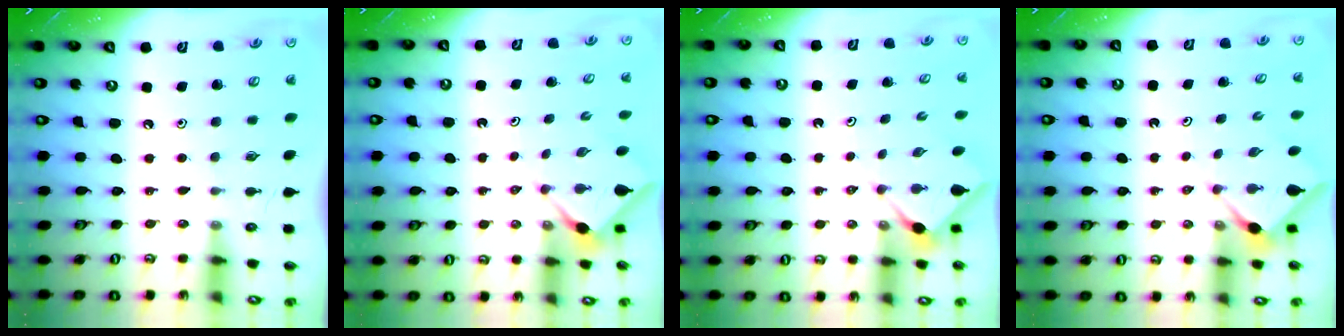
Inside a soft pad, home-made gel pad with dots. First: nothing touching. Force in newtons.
{"total": 2.9, "press": 2.9, "slide": 0.3}
{"total": 2.9, "press": 2.9, "slide": 0.4}
{"total": 2.9, "press": 2.9, "slide": 0.3}